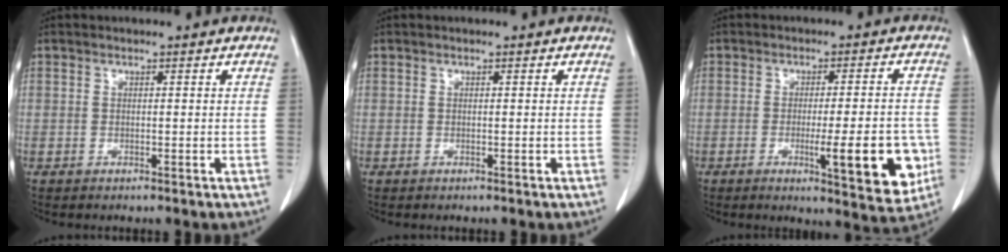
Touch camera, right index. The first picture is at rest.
{"total": 0.0}
{"total": 11.6, "force": [-3.3, 2.1, 10.9], "torque": [-0.132, -0.010, -0.036]}